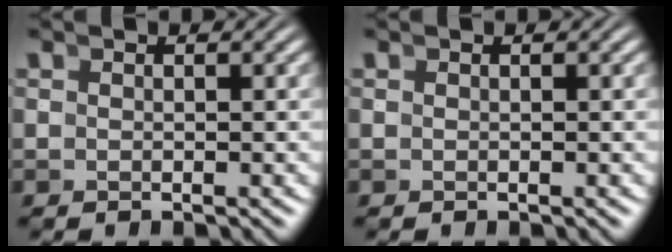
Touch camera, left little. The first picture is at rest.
{"total": 0.0}